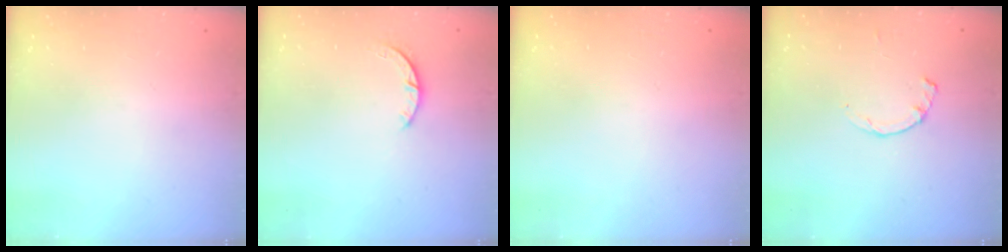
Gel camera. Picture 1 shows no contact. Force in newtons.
{"total": 2.4, "press": 2.4, "slide": 0.3}
{"total": 2.5, "press": 2.5, "slide": 0.2}
{"total": 1.2, "press": 1.2, "slide": 0.3}